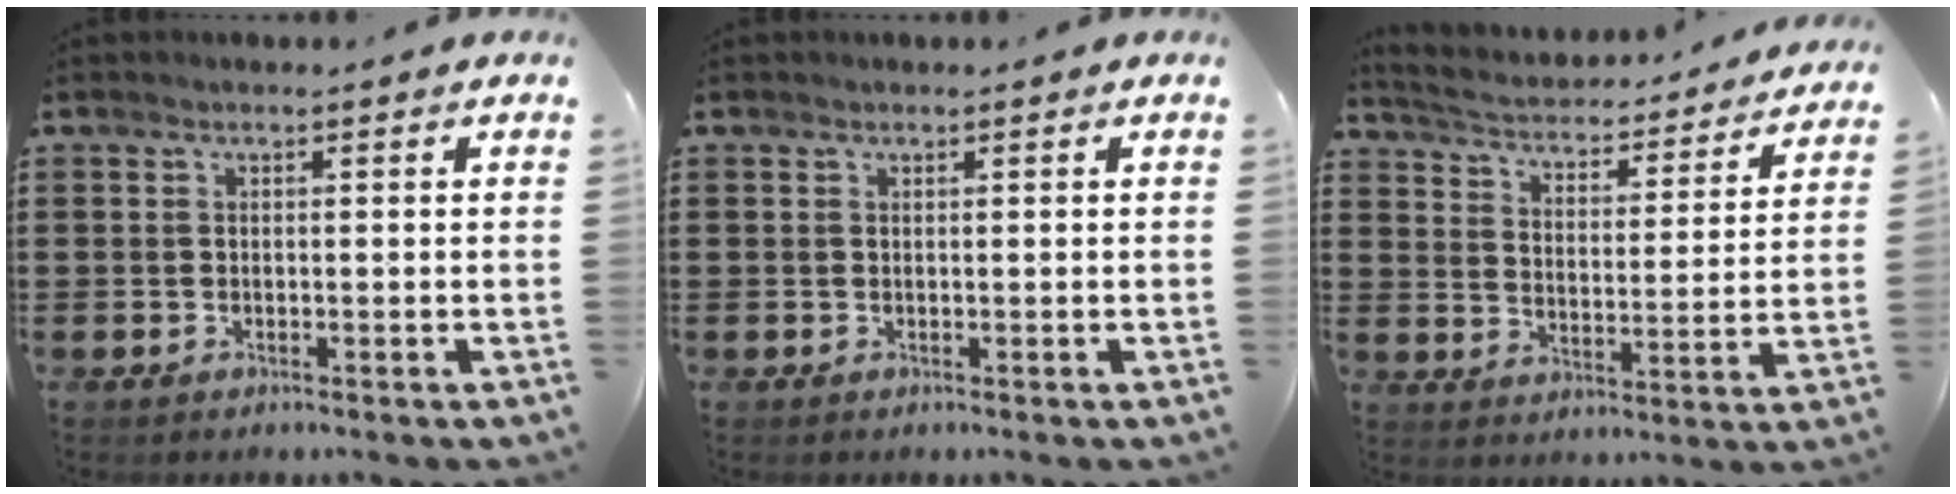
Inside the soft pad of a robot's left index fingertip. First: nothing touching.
{"total": 0.0}
{"total": 2.7, "force": [2.6, 0.0, 0.3], "torque": [-0.027, -0.032, 0.034]}